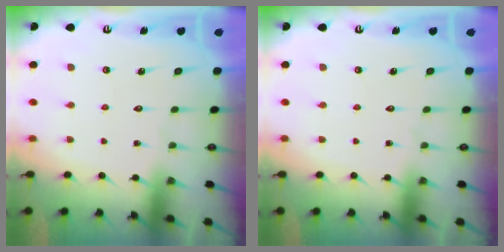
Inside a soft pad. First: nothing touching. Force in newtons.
{"total": 0.0}